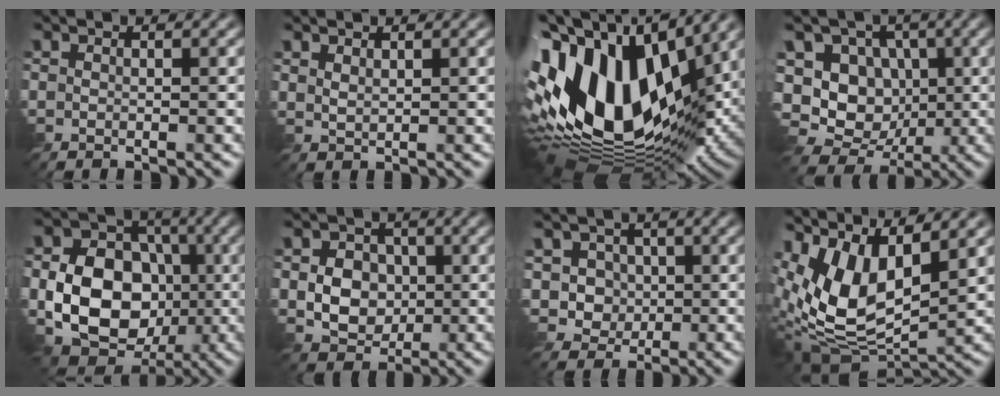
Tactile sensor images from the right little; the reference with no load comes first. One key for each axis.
{"total": 1.1, "fx": 0.9, "fy": 0.4, "fz": 0.5, "tx": -0.012, "ty": 0.001, "tz": 0.019}
{"total": 18.5, "fx": 2.9, "fy": 10.9, "fz": 14.7, "tx": -0.306, "ty": 0.020, "tz": 0.029}
{"total": 10.9, "fx": -0.3, "fy": 9.2, "fz": 5.8, "tx": -0.115, "ty": 0.026, "tz": -0.031}
{"total": 11.0, "fx": -2.0, "fy": 8.3, "fz": 7.0, "tx": -0.111, "ty": 0.001, "tz": -0.048}
{"total": 6.2, "fx": 0.0, "fy": 5.1, "fz": 3.5, "tx": -0.050, "ty": 0.014, "tz": -0.014}
{"total": 3.5, "fx": 0.1, "fy": 3.3, "fz": 1.2, "tx": -0.032, "ty": -0.004, "tz": 0.006}
{"total": 10.6, "fx": 3.1, "fy": 5.3, "fz": 8.6, "tx": -0.186, "ty": -0.004, "tz": 0.056}